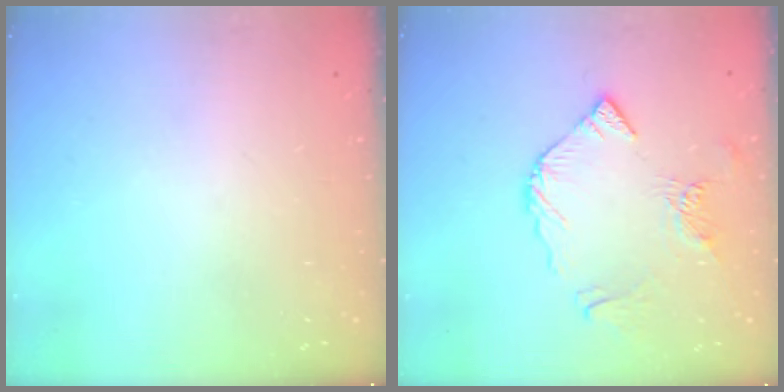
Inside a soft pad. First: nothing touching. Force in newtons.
{"total": 9.8, "press": 9.8, "slide": 1.2}